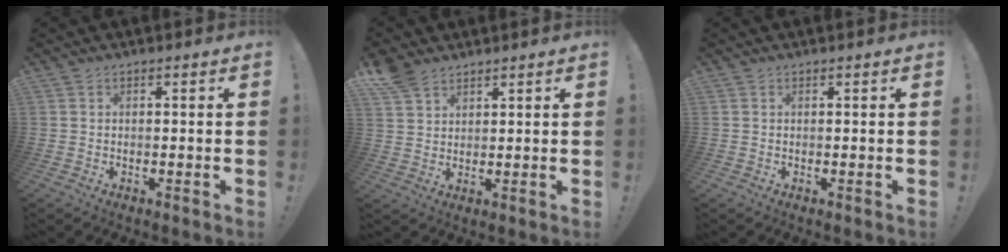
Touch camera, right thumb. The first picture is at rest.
{"total": 6.2, "force": [4.7, 3.1, 2.5], "torque": [-0.048, -0.019, 0.092]}
{"total": 0.0}